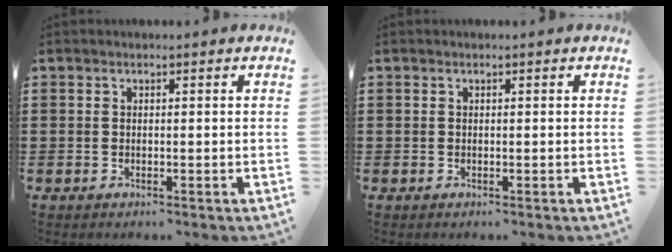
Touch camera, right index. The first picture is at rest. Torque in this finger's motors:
{"motor_torque": [0.16, 0.20, 0.00, 0.00]}